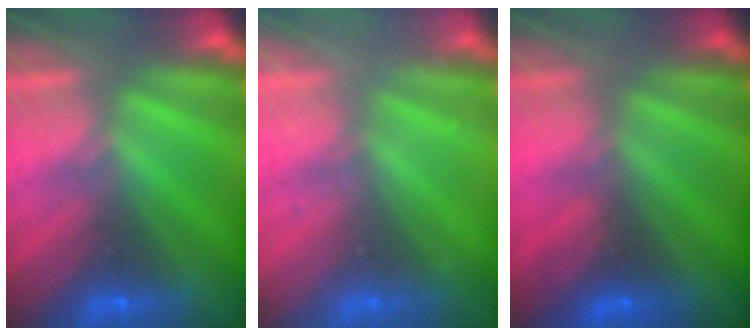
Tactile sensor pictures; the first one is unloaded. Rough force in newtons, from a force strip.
{"total": 2.2}
{"total": 4.4}